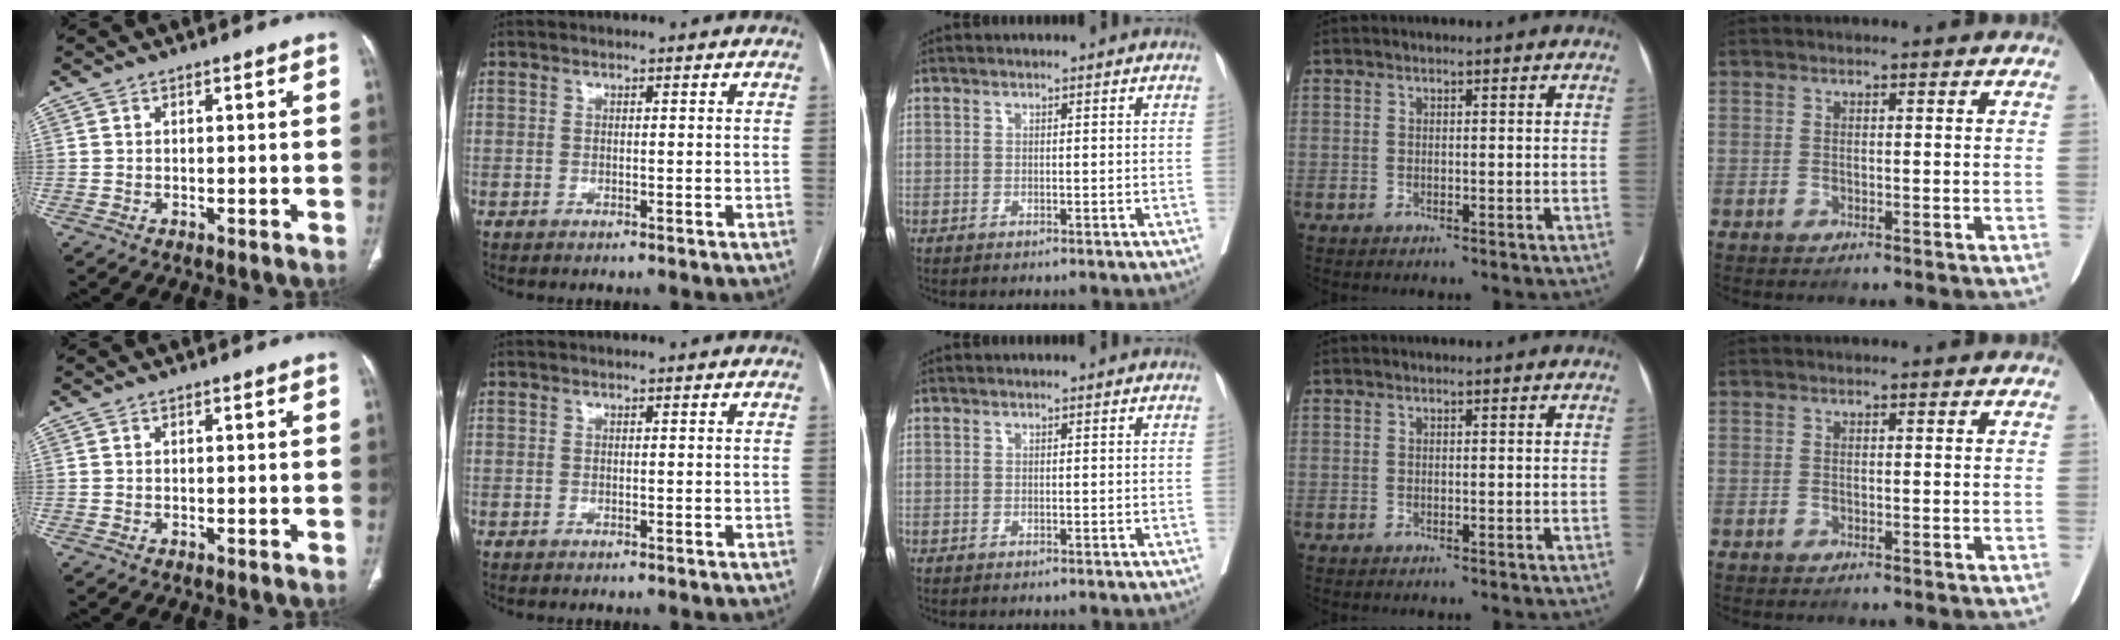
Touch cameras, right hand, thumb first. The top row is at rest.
{}